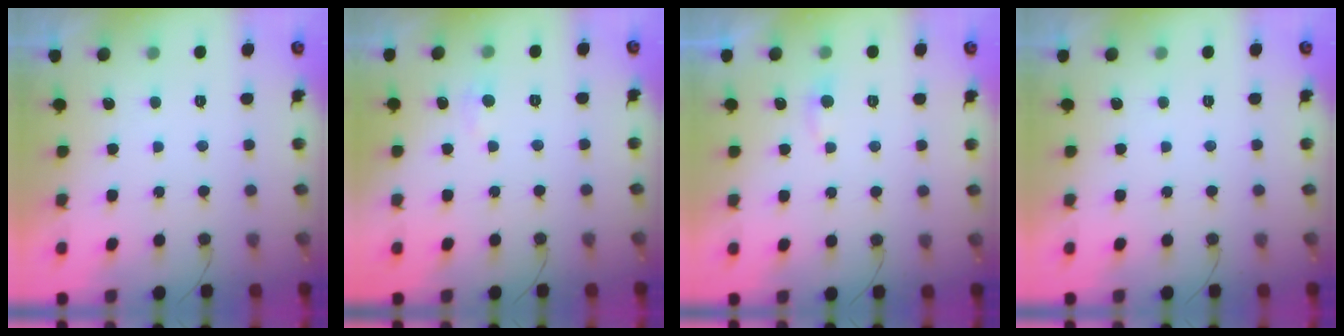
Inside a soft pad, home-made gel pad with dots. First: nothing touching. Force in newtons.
{"total": 2.8, "press": 2.7, "slide": 0.4}
{"total": 3.0, "press": 3.0, "slide": 0.3}
{"total": 0.0}